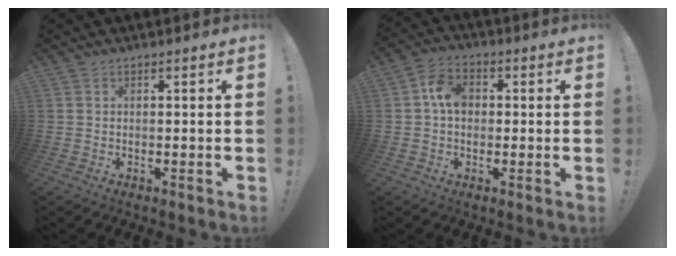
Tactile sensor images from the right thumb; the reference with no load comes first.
{"total": 8.0, "force": [0.7, 5.9, 5.3], "torque": [-0.092, 0.014, 0.015]}